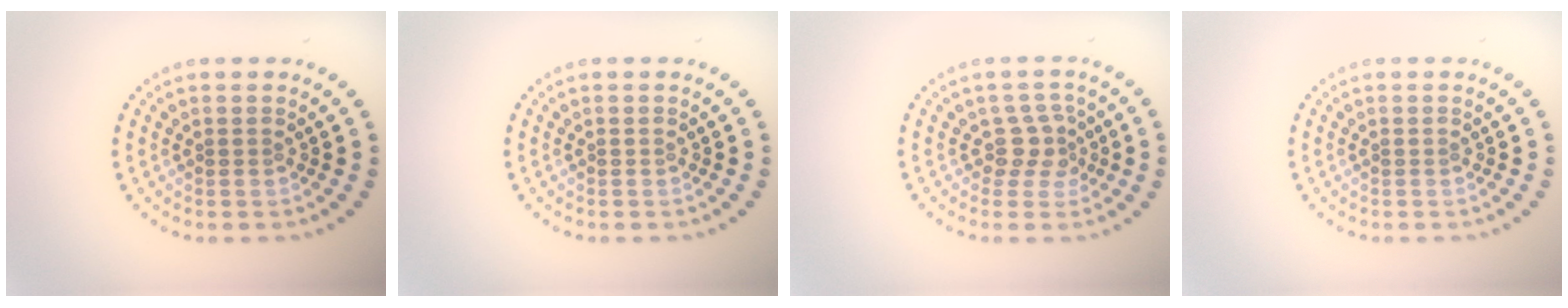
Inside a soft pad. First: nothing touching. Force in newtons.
{"total": 0.0}
{"total": 2.4, "press": 1.8, "slide": 1.6}
{"total": 0.0}